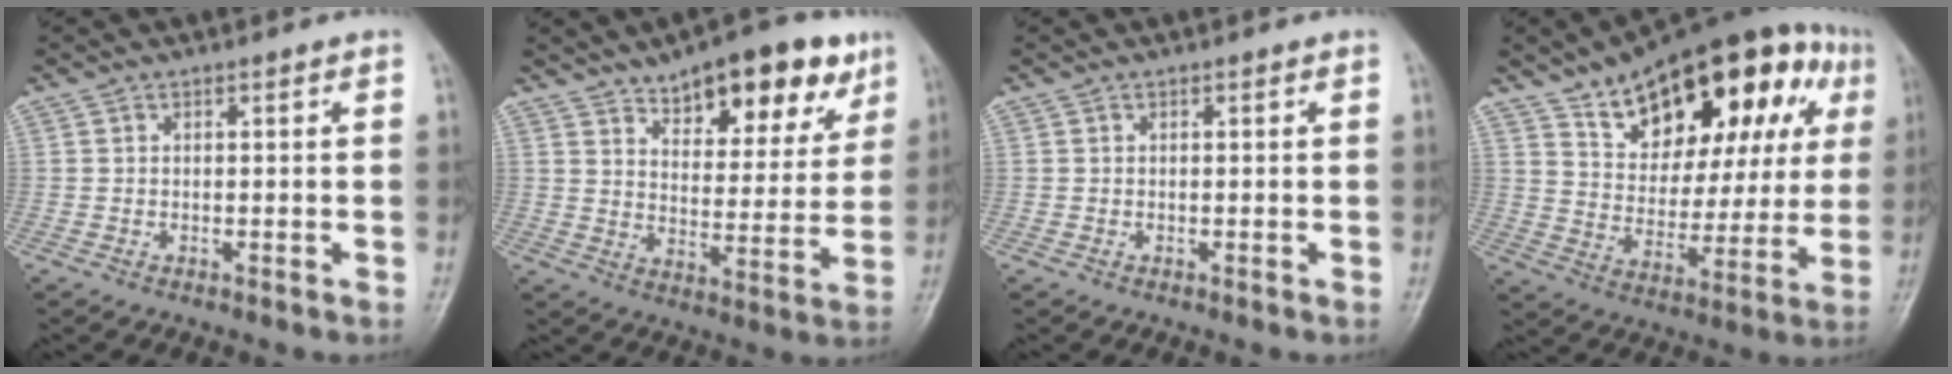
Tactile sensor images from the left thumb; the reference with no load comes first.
{"total": 16.8, "force": [10.6, 7.3, 10.8], "torque": [-0.098, -0.045, 0.153]}
{"total": 0.0}
{"total": 26.2, "force": [12.8, 14.0, 18.2], "torque": [-0.217, 0.000, 0.195]}